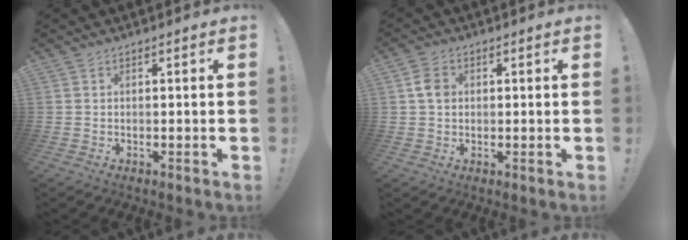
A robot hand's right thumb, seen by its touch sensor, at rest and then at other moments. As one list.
[{"total": 5.2, "force": [0.7, 4.3, 2.9], "torque": [-0.035, 0.007, 0.013]}]